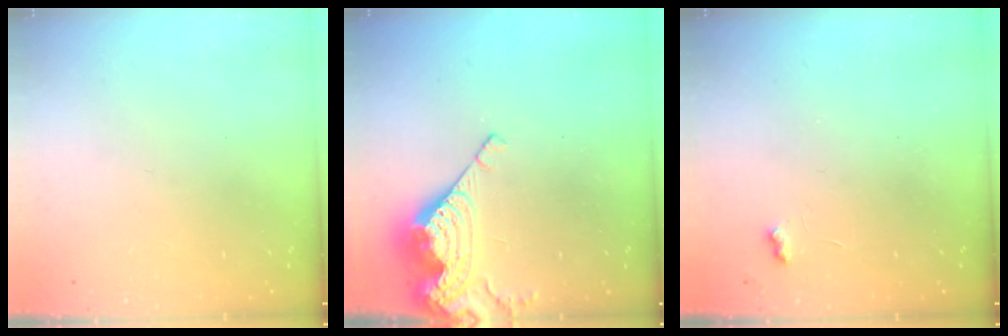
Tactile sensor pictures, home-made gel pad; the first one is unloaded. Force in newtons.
{"total": 10.2, "press": 10.1, "slide": 0.9}
{"total": 3.8, "press": 3.8, "slide": 0.6}